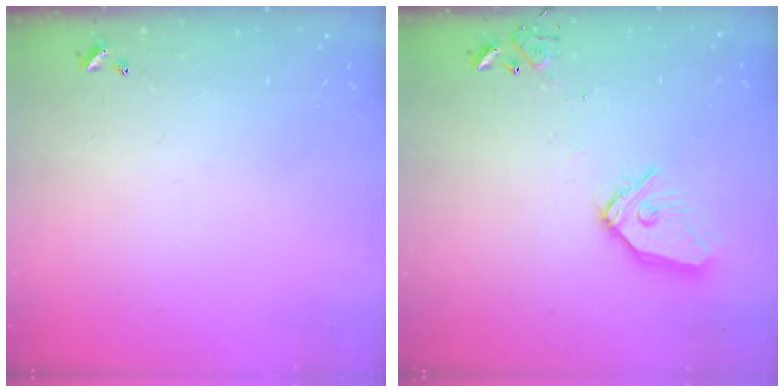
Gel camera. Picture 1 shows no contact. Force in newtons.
{"total": 12.7, "press": 12.6, "slide": 1.7}